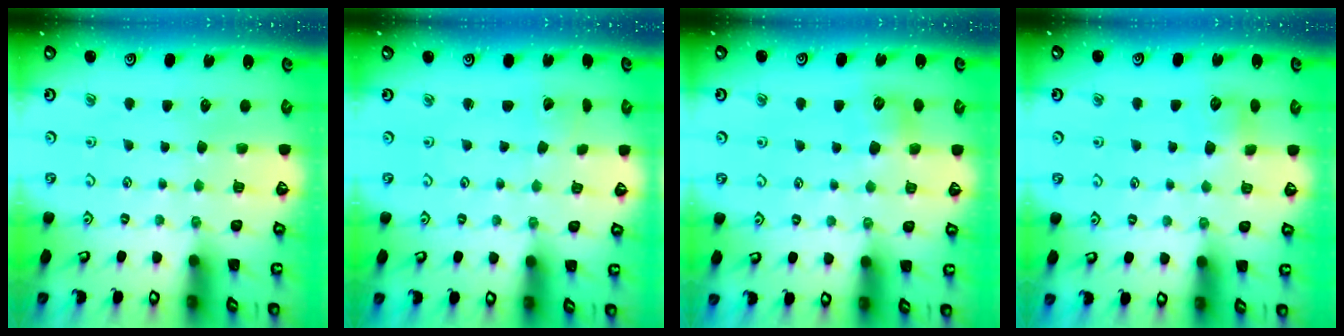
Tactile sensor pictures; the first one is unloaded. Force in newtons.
{"total": 1.7, "press": 1.7, "slide": 0.1}
{"total": 6.7, "press": 6.7, "slide": 0.5}
{"total": 4.9, "press": 4.8, "slide": 0.5}